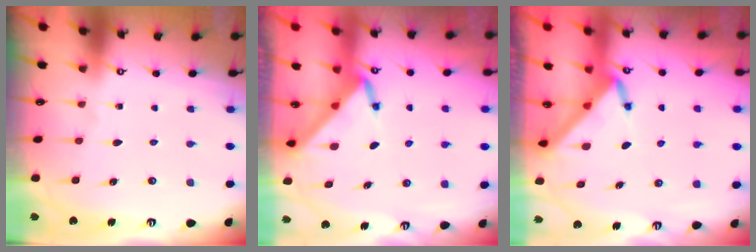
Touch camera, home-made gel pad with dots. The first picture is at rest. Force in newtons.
{"total": 3.4, "press": 3.4, "slide": 0.1}
{"total": 3.2, "press": 3.2, "slide": 0.2}